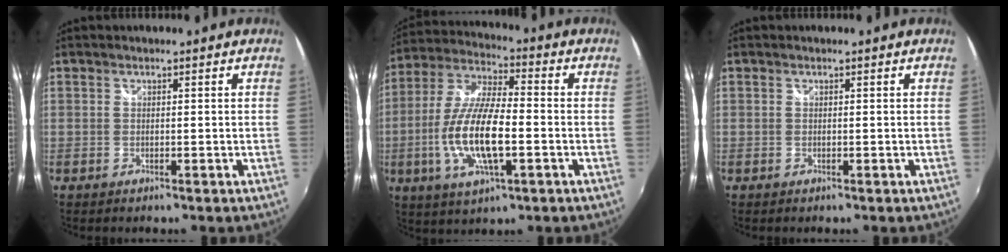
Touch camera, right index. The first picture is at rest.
{"total": 15.5, "force": [-3.5, 4.9, 14.3], "torque": [-0.293, -0.006, -0.068]}
{"total": 0.0}